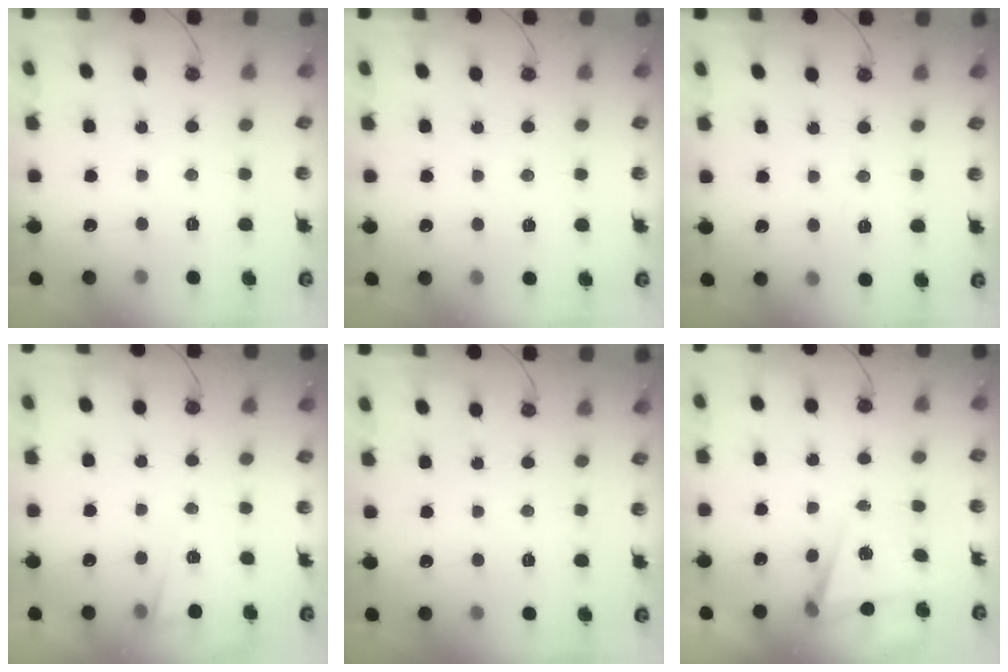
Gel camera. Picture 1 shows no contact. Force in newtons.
{"total": 3.2, "press": 2.7, "slide": 1.7}
{"total": 4.7, "press": 4.6, "slide": 1.2}
{"total": 2.8, "press": 2.3, "slide": 1.6}
{"total": 0.0}
{"total": 6.1, "press": 4.2, "slide": 4.3}